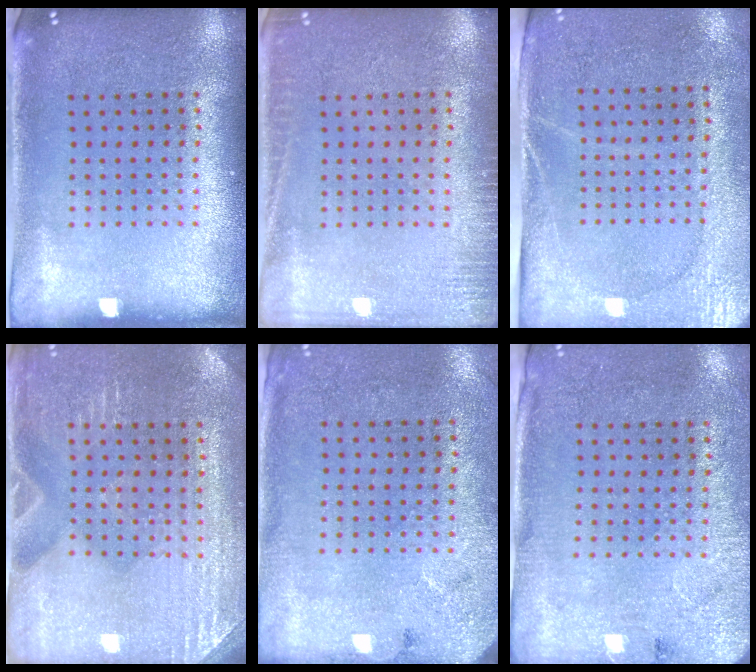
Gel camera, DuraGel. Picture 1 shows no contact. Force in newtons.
{"total": 2.0, "press": 2.0, "slide": 0.3}
{"total": 2.7, "press": 2.3, "slide": 1.4}
{"total": 2.9, "press": 2.9, "slide": 0.3}
{"total": 2.7, "press": 2.2, "slide": 1.7}
{"total": 2.6, "press": 2.2, "slide": 1.4}